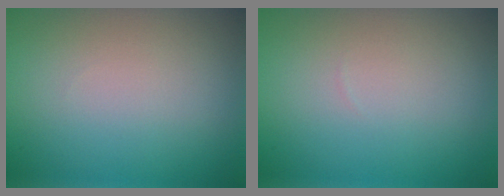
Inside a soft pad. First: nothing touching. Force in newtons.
{"total": 0.0}